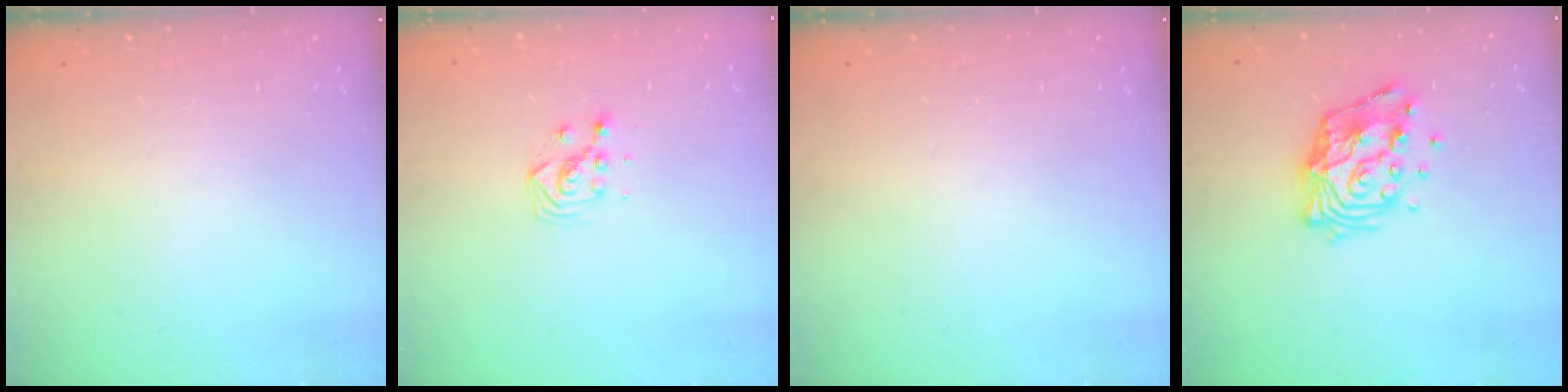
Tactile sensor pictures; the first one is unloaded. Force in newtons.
{"total": 3.3, "press": 3.3, "slide": 0.3}
{"total": 0.0}
{"total": 13.7, "press": 13.6, "slide": 1.5}